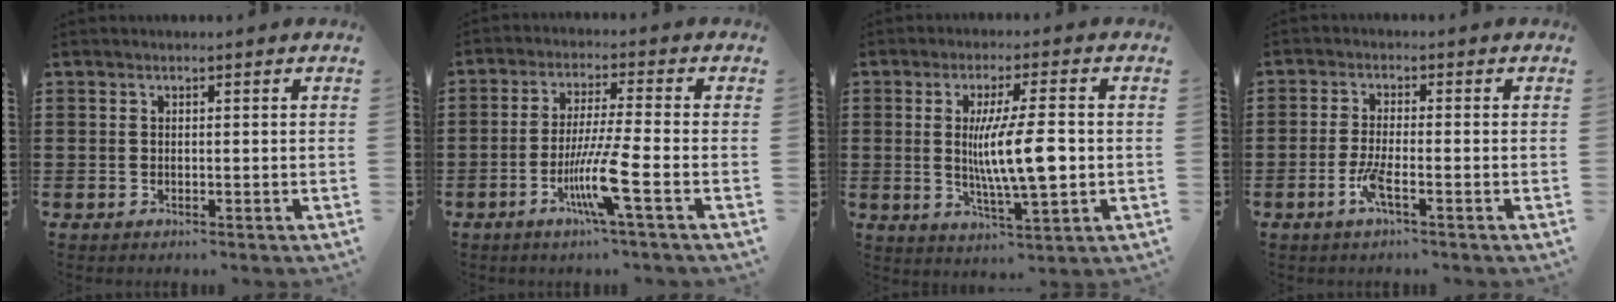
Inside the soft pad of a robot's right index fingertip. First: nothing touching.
{"total": 8.5, "force": [-3.7, -0.3, 7.7], "torque": [-0.155, -0.017, -0.071]}
{"total": 10.0, "force": [-0.1, 2.0, 9.8], "torque": [-0.170, -0.003, -0.006]}
{"total": 3.8, "force": [-1.9, 0.5, 3.2], "torque": [-0.082, -0.010, -0.042]}